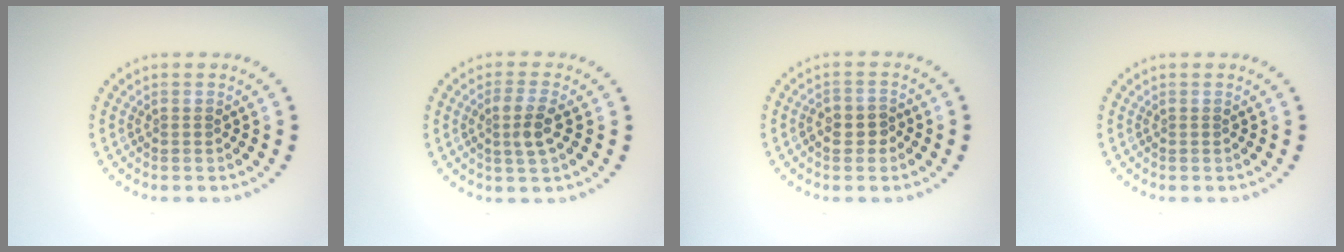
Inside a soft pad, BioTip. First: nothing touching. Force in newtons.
{"total": 2.5, "press": 2.3, "slide": 0.9}
{"total": 2.3, "press": 2.2, "slide": 0.7}
{"total": 0.0}